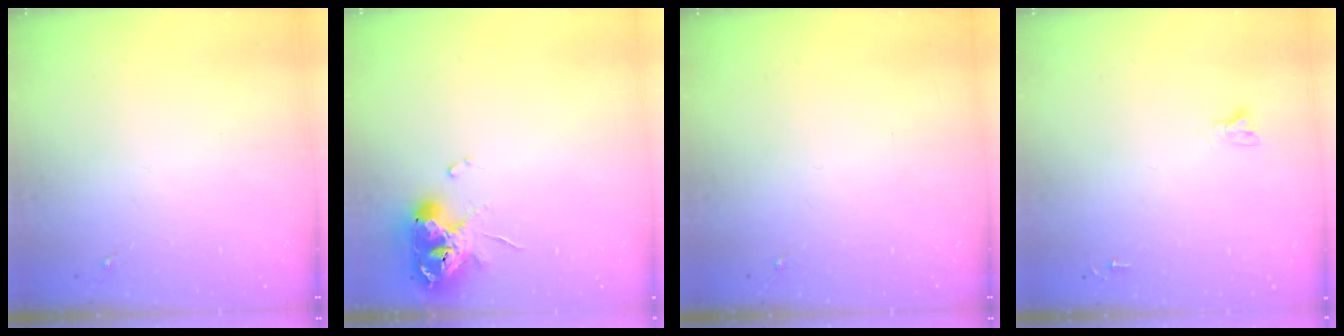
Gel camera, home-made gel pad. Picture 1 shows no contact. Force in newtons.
{"total": 10.3, "press": 10.3, "slide": 1.3}
{"total": 0.0}
{"total": 2.4, "press": 2.4, "slide": 0.2}